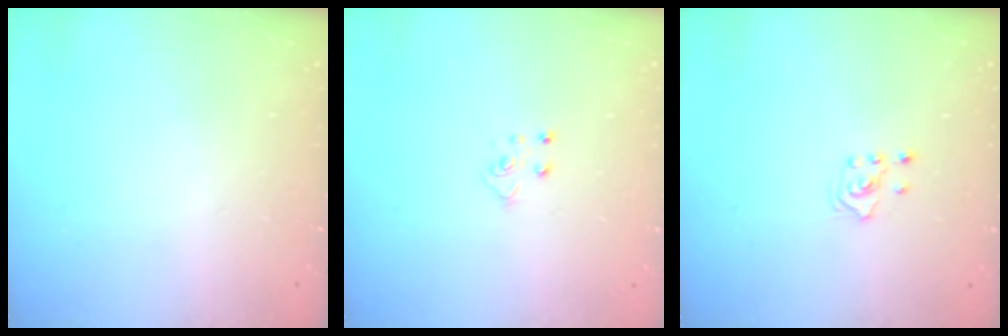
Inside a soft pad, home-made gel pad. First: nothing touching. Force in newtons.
{"total": 4.3, "press": 4.2, "slide": 0.4}
{"total": 2.1, "press": 1.8, "slide": 0.9}